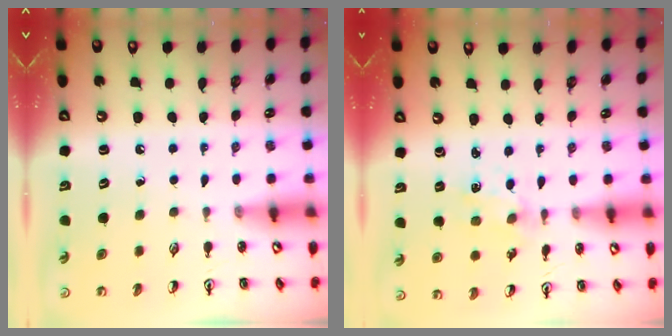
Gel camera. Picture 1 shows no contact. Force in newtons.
{"total": 1.2, "press": 1.2, "slide": 0.3}